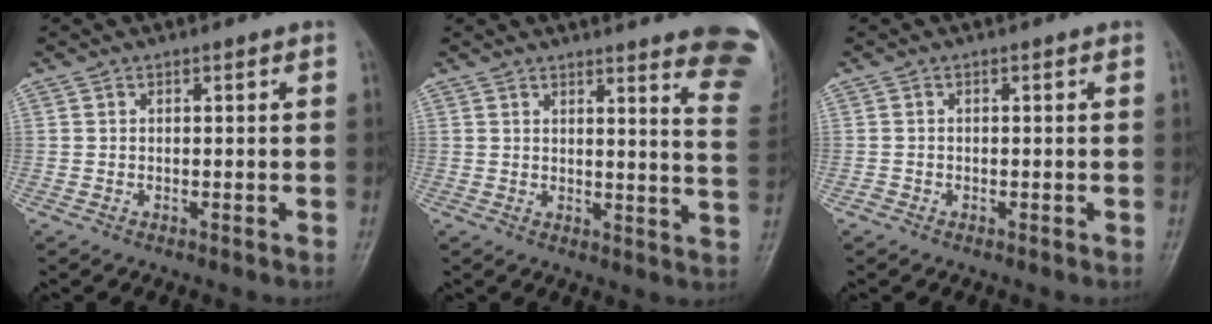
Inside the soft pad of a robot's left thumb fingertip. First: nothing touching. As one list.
[{"total": 15.6, "force": [12.7, 1.4, 8.9], "torque": [-0.082, -0.104, 0.128]}, {"total": 0.7, "force": [-0.6, 0.4, -0.1], "torque": [0.002, 0.002, -0.016]}]